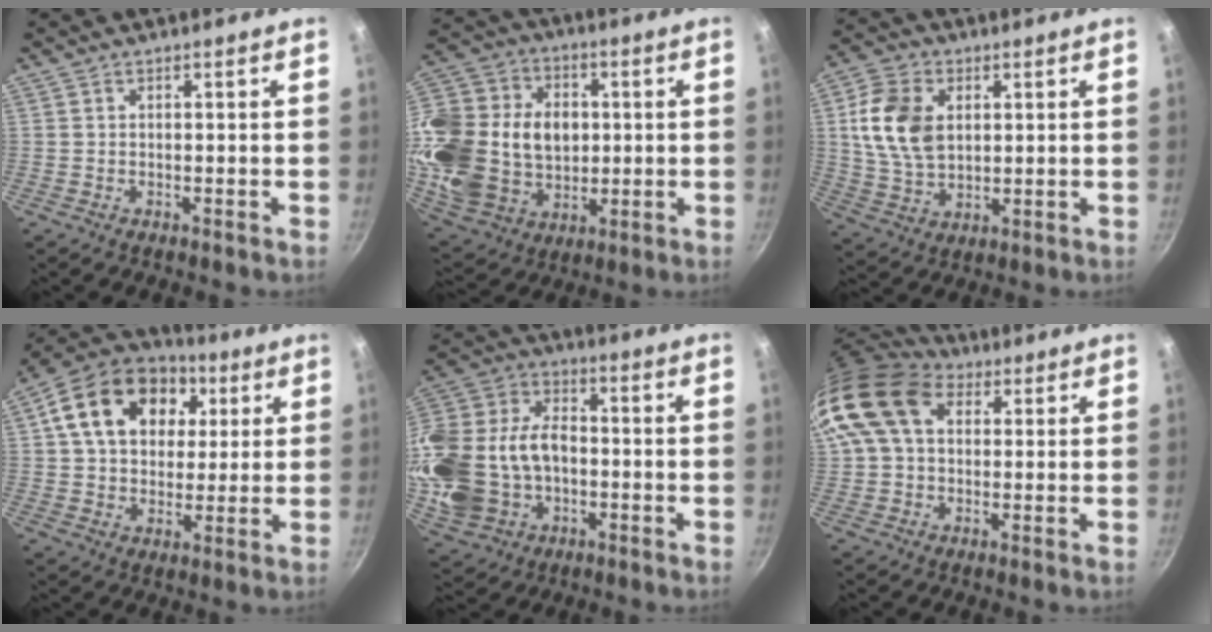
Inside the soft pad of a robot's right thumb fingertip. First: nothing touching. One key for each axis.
{"total": 27.9, "fx": 1.7, "fy": 21.7, "fz": 17.4, "tx": -0.344, "ty": 0.024, "tz": 0.044}
{"total": 12.8, "fx": 2.6, "fy": 8.9, "fz": 8.8, "tx": -0.151, "ty": -0.007, "tz": 0.051}
{"total": 19.9, "fx": 5.9, "fy": 14.5, "fz": 12.4, "tx": -0.199, "ty": 0.018, "tz": 0.087}
{"total": 23.2, "fx": -2.6, "fy": 16.9, "fz": 15.7, "tx": -0.321, "ty": 0.042, "tz": -0.034}
{"total": 15.4, "fx": 4.4, "fy": 10.9, "fz": 9.9, "tx": -0.186, "ty": 0.024, "tz": 0.066}